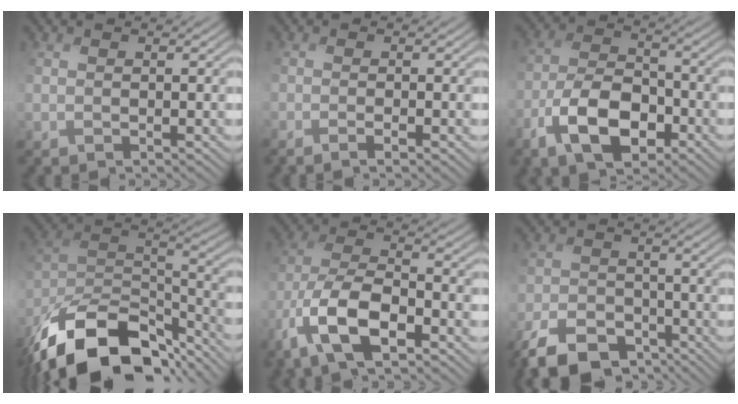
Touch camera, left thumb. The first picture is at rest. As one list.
[{"total": 1.7, "force": [-1.1, -0.3, 1.3], "torque": [-0.022, 0.003, -0.022]}, {"total": 9.5, "force": [-4.9, 4.4, 6.8], "torque": [-0.135, 0.004, -0.105]}, {"total": 17.9, "force": [-12.6, 8.0, 10.0], "torque": [-0.232, -0.027, -0.212]}, {"total": 11.3, "force": [-6.0, 4.1, 8.7], "torque": [-0.178, -0.004, -0.128]}, {"total": 8.5, "force": [-6.2, 4.2, 3.9], "torque": [-0.079, -0.011, -0.118]}]